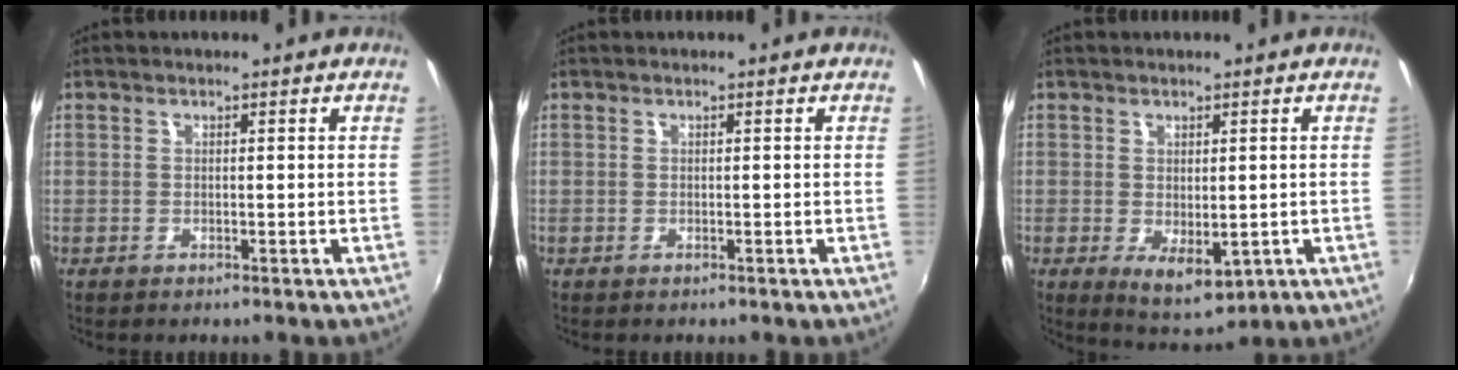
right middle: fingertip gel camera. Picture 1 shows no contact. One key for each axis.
{"total": 0.0}
{"total": 5.9, "fx": -0.9, "fy": 3.1, "fz": 4.9, "tx": -0.075, "ty": -0.015, "tz": -0.002}